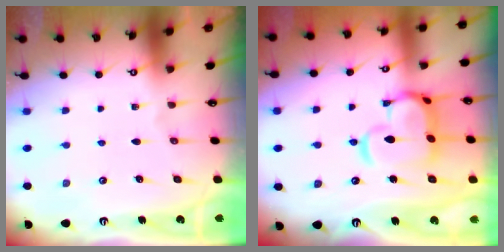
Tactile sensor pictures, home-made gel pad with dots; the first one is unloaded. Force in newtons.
{"total": 9.0, "press": 9.0, "slide": 0.9}